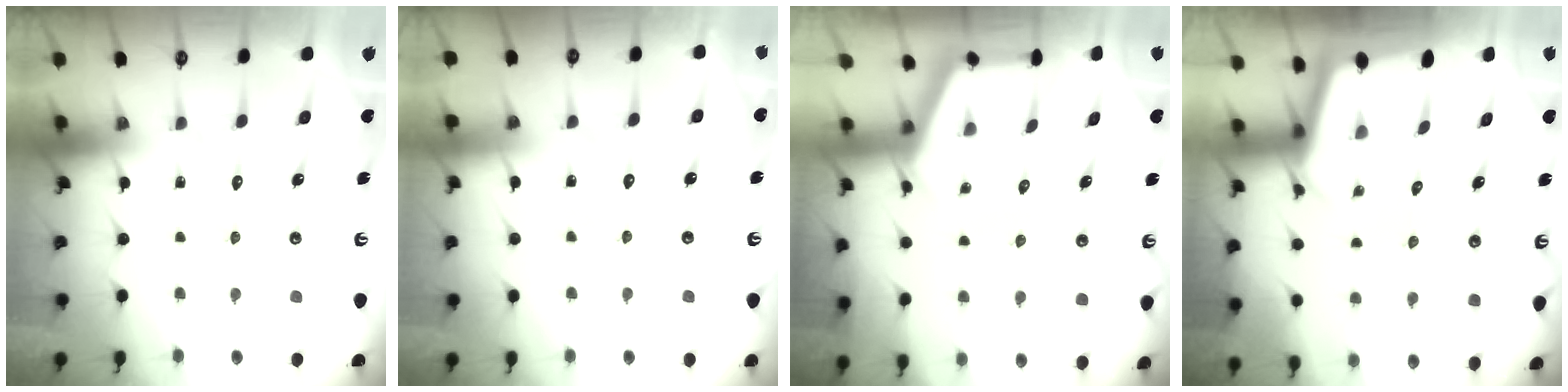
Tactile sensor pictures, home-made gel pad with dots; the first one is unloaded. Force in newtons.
{"total": 2.3, "press": 2.3, "slide": 0.3}
{"total": 2.7, "press": 2.7, "slide": 0.4}
{"total": 2.4, "press": 2.4, "slide": 0.2}